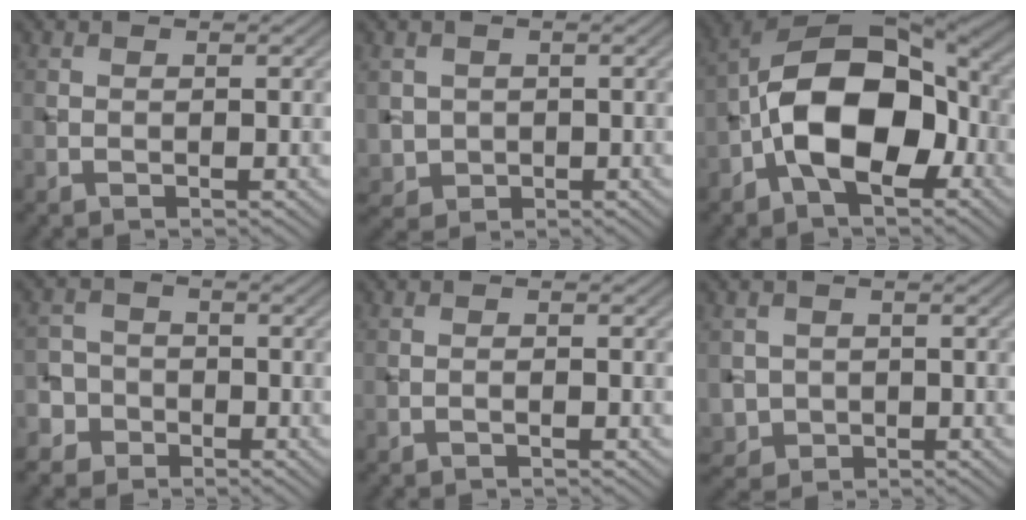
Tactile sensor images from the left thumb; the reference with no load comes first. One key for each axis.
{"total": 2.8, "fx": 0.3, "fy": 2.7, "fz": 0.6, "tx": -0.029, "ty": -0.012, "tz": 0.007}
{"total": 14.8, "fx": -3.7, "fy": 8.4, "fz": 11.7, "tx": -0.202, "ty": 0.003, "tz": -0.083}
{"total": 4.6, "fx": -2.4, "fy": 3.9, "fz": 0.6, "tx": -0.005, "ty": 0.004, "tz": -0.066}
{"total": 0.5, "fx": -0.4, "fy": 0.0, "fz": 0.3, "tx": -0.006, "ty": 0.003, "tz": -0.008}
{"total": 2.9, "fx": 0.0, "fy": 2.8, "fz": 0.7, "tx": -0.025, "ty": -0.014, "tz": 0.000}